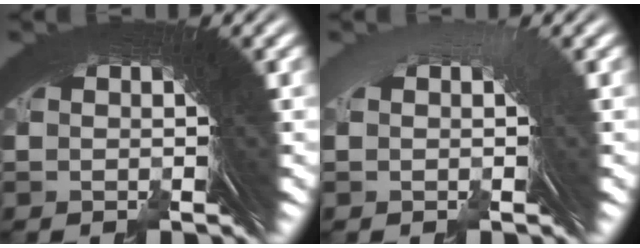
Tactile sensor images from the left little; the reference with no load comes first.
{"total": 0.8, "force": [-0.1, -0.3, 0.7], "torque": [0.007, 0.021, -0.007]}